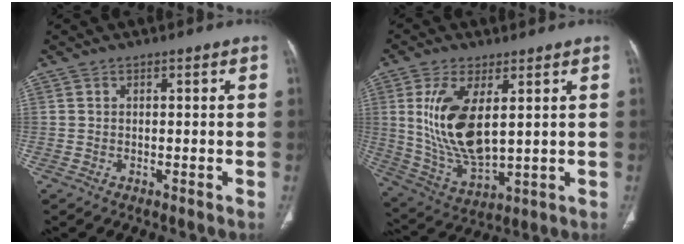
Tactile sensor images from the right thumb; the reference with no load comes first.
{"total": 14.8, "force": [3.3, 6.8, 12.8], "torque": [-0.254, -0.024, 0.081]}